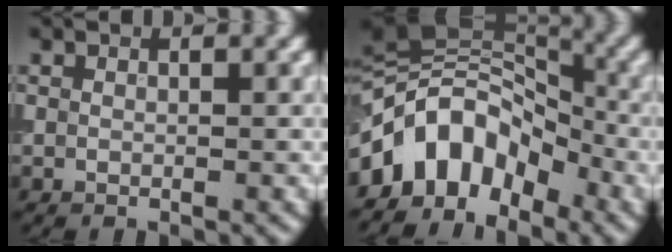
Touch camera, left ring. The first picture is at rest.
{"total": 8.8, "force": [-4.0, 5.8, 5.3], "torque": [-0.070, 0.019, -0.093]}